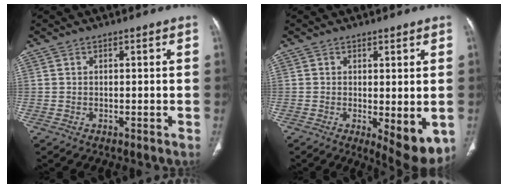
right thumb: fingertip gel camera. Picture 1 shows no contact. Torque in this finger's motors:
{"motor_torque": [-0.40, 0.79, 0.01, -0.08, 0.02]}